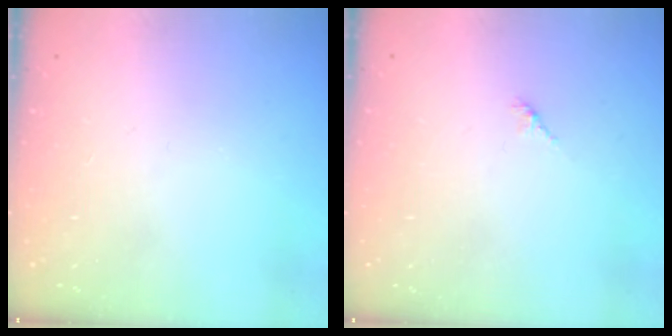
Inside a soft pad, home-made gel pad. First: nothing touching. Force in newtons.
{"total": 1.7, "press": 1.6, "slide": 0.5}